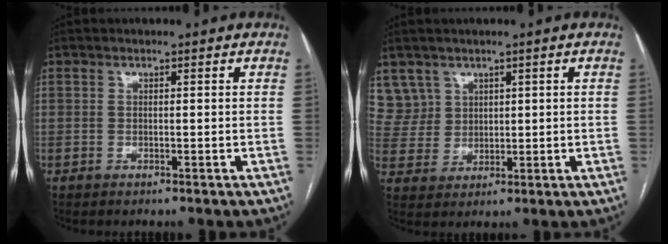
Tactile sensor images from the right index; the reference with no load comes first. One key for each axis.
{"total": 6.1, "fx": 3.6, "fy": 4.9, "fz": -0.1, "tx": 0.007, "ty": 0.015, "tz": 0.083}